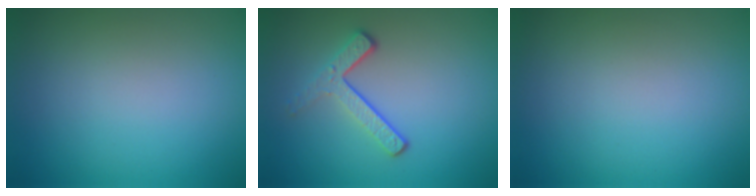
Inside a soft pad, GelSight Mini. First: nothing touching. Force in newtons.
{"total": 3.3, "press": 2.3, "slide": 2.3}
{"total": 0.0}